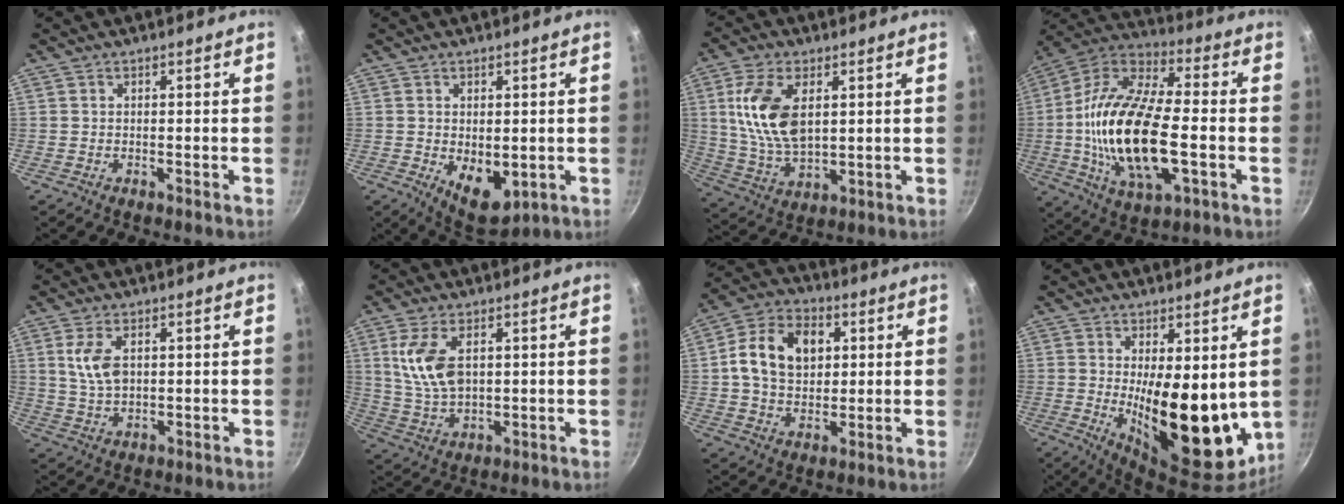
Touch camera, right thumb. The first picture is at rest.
{"total": 8.0, "force": [-0.9, 4.8, 6.3], "torque": [-0.076, -0.017, 0.003]}
{"total": 13.8, "force": [3.4, 7.7, 11.0], "torque": [-0.205, -0.017, 0.072]}
{"total": 24.3, "force": [-3.2, 10.9, 21.5], "torque": [-0.415, 0.023, -0.068]}
{"total": 6.5, "force": [1.7, 3.7, 5.1], "torque": [-0.093, -0.008, 0.034]}
{"total": 10.0, "force": [2.7, 5.6, 7.8], "torque": [-0.149, -0.017, 0.059]}
{"total": 14.1, "force": [3.0, 10.3, 9.1], "torque": [-0.142, 0.008, 0.040]}
{"total": 17.0, "force": [0.7, 7.2, 15.4], "torque": [-0.190, -0.040, 0.027]}